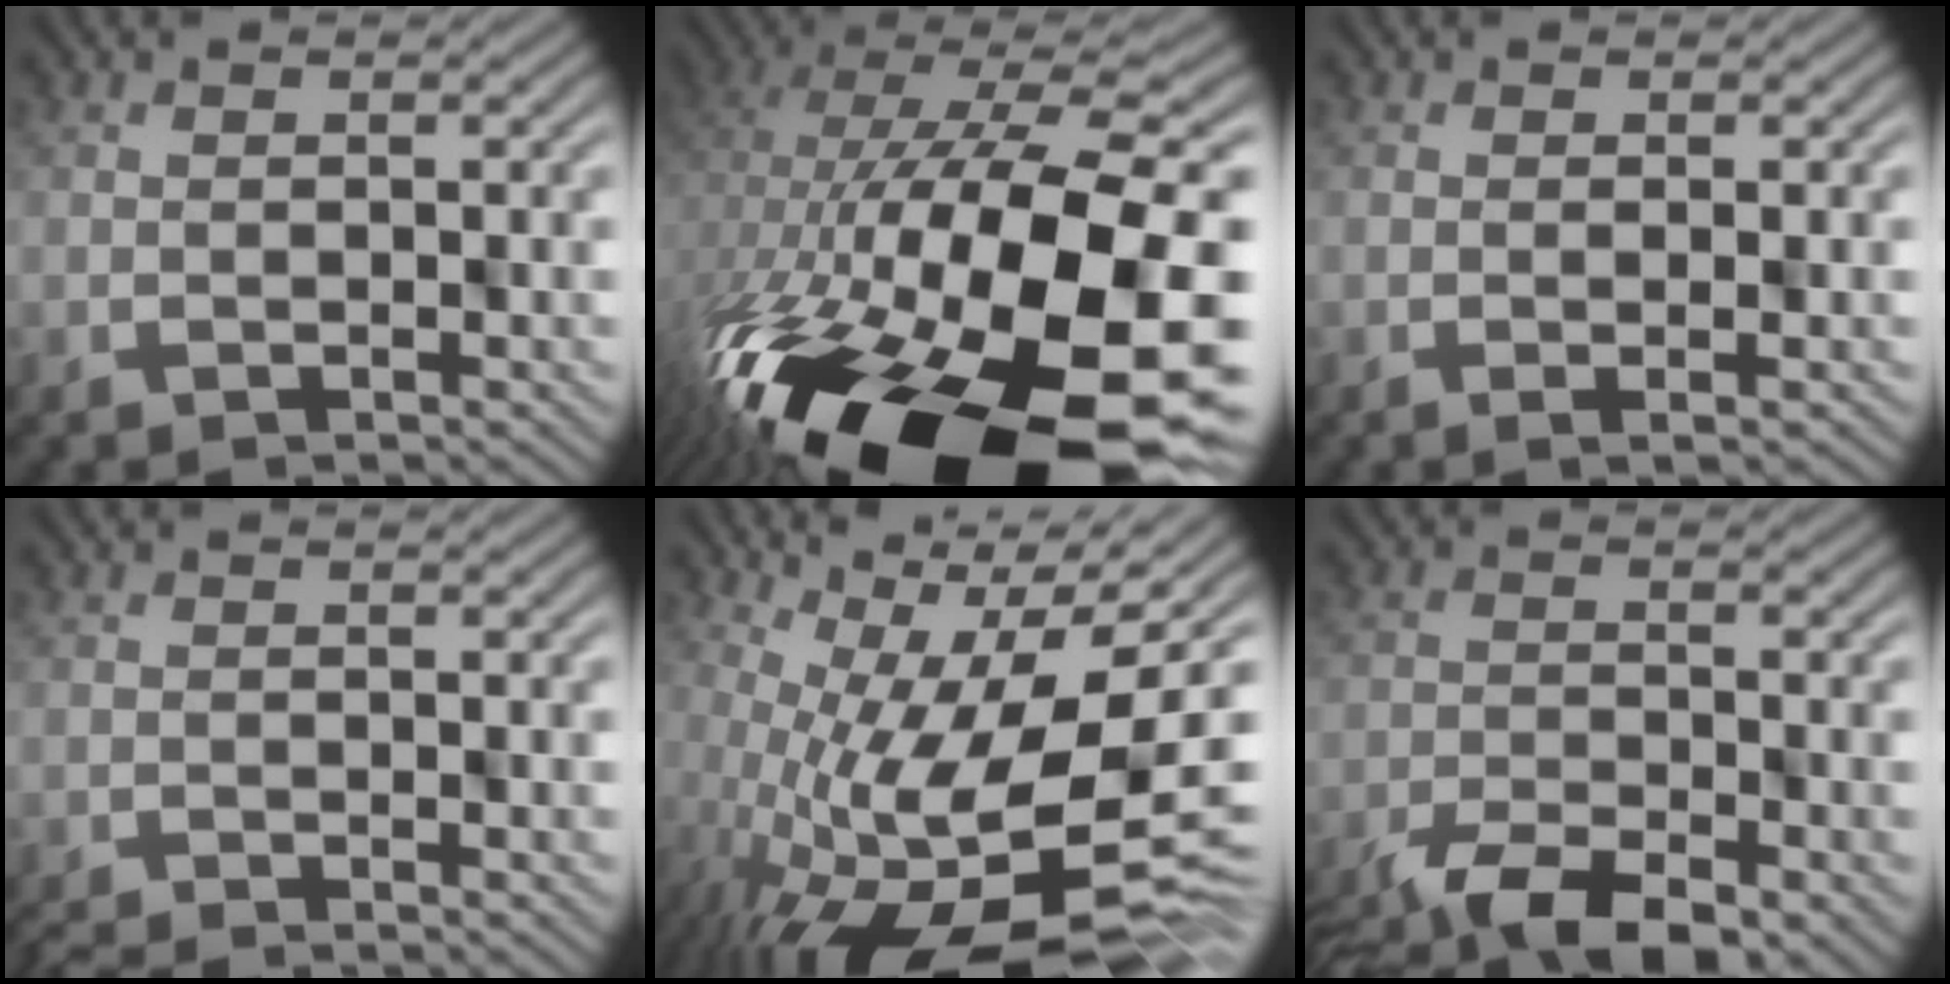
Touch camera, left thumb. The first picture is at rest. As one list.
[{"total": 20.0, "force": [-6.2, 10.4, 15.9], "torque": [-0.336, -0.078, -0.066]}, {"total": 1.4, "force": [-0.2, 0.1, 1.4], "torque": [-0.021, 0.007, -0.004]}, {"total": 2.1, "force": [-2.1, 0.1, 0.5], "torque": [-0.015, 0.002, -0.039]}, {"total": 16.0, "force": [-1.9, 4.8, 15.1], "torque": [-0.234, -0.008, -0.019]}, {"total": 8.0, "force": [-5.5, 3.0, 5.0], "torque": [-0.086, -0.009, -0.101]}]